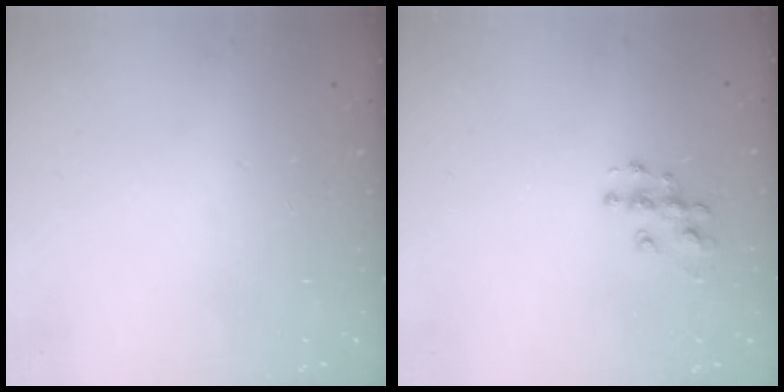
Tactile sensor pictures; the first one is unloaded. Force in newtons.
{"total": 7.1, "press": 7.1, "slide": 0.3}